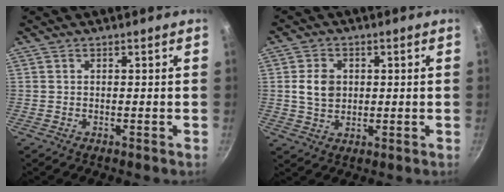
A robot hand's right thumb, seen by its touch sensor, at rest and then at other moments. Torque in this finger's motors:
{"motor_torque": [1.38, 1.42, 0.93, -0.53, 0.08]}